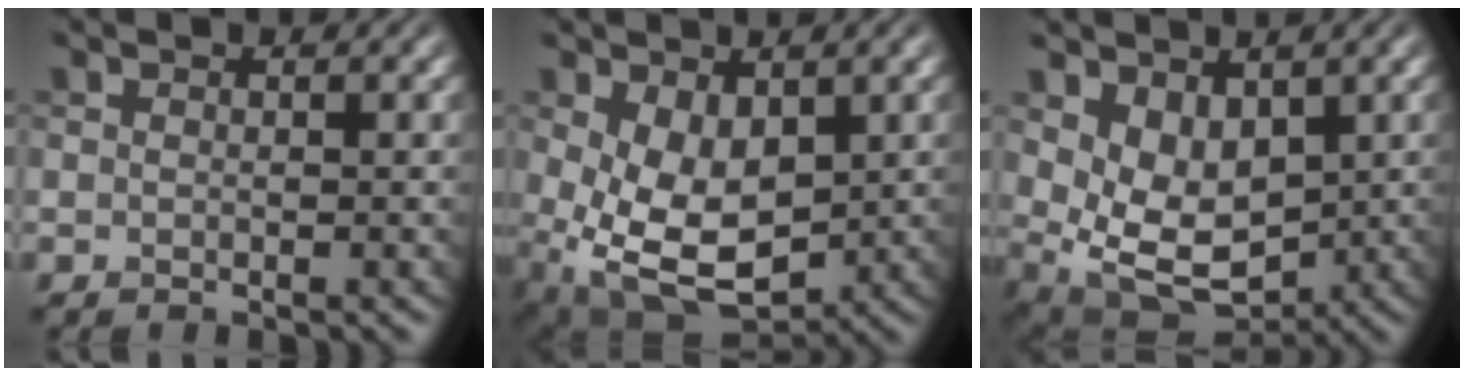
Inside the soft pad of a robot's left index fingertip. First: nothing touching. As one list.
[{"total": 7.6, "force": [-0.2, 4.8, 5.9], "torque": [-0.125, -0.017, 0.006]}, {"total": 6.1, "force": [1.2, 4.1, 4.3], "torque": [-0.086, -0.023, 0.035]}]